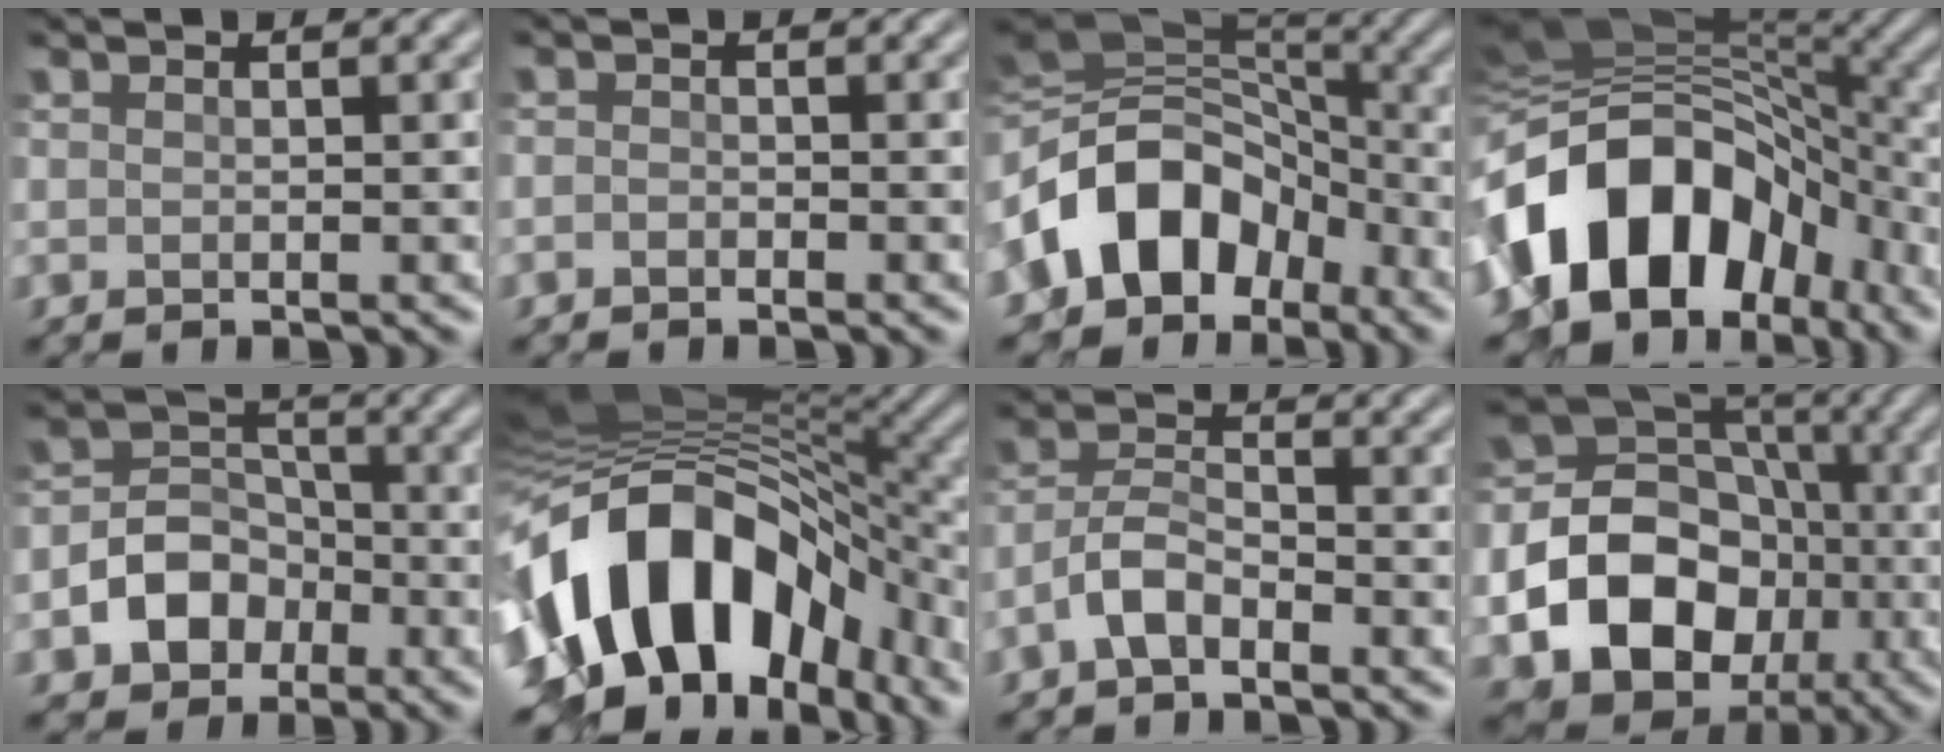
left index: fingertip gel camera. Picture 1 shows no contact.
{"total": 0.7, "force": [-0.5, 0.3, 0.2], "torque": [-0.003, -0.002, -0.011]}
{"total": 10.9, "force": [-4.2, 8.2, 5.9], "torque": [-0.097, 0.021, -0.094]}
{"total": 13.1, "force": [-6.0, 8.8, 7.6], "torque": [-0.118, 0.018, -0.120]}
{"total": 5.1, "force": [-2.2, 4.0, 2.3], "torque": [-0.029, 0.002, -0.046]}
{"total": 16.7, "force": [-4.5, 10.5, 12.1], "torque": [-0.210, -0.007, -0.072]}
{"total": 3.4, "force": [-2.1, 1.5, 2.1], "torque": [-0.041, 0.011, -0.051]}
{"total": 14.4, "force": [-3.9, 11.9, 7.1], "torque": [-0.122, -0.013, -0.087]}